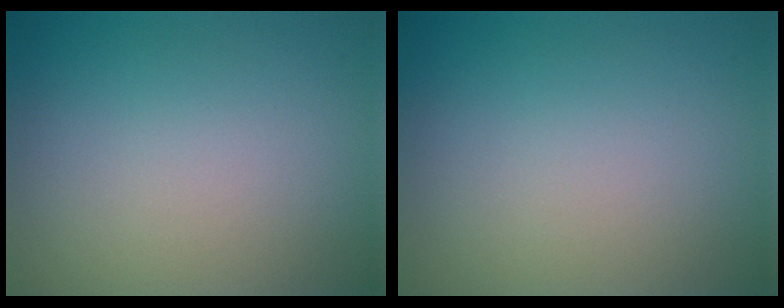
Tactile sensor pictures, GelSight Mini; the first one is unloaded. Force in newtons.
{"total": 0.0}